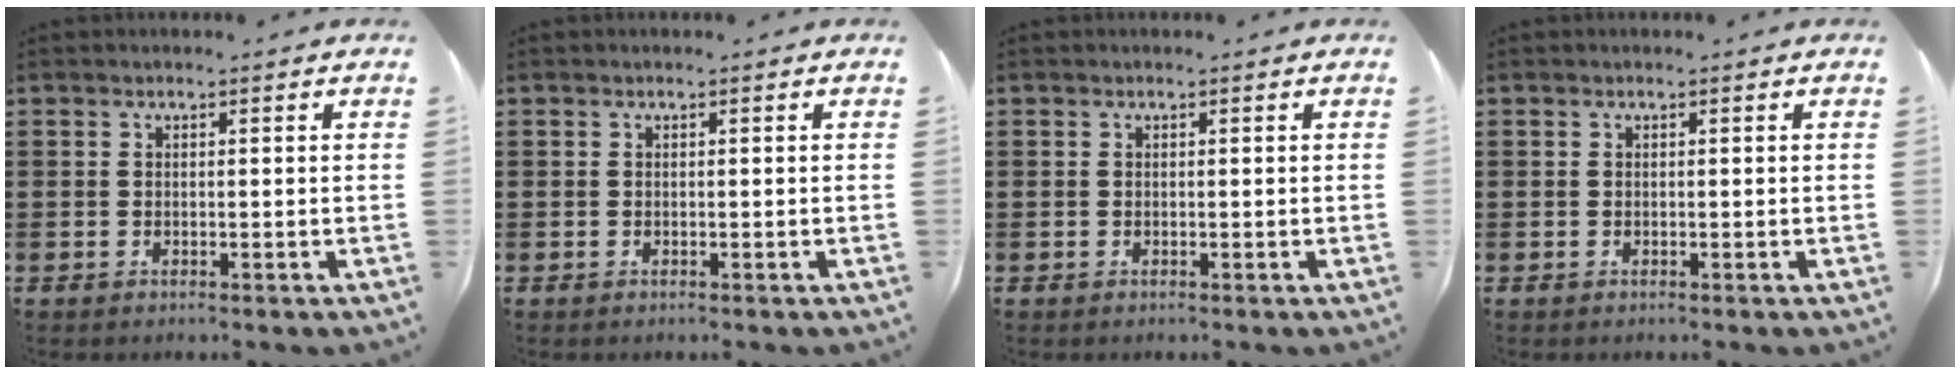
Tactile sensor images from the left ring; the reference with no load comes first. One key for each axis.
{"total": 0.0}
{"total": 0.0}
{"total": 0.0}